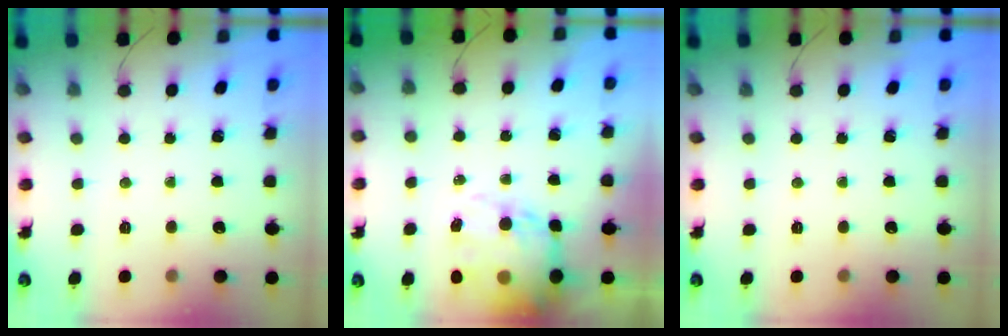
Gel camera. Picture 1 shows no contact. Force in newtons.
{"total": 19.7, "press": 19.2, "slide": 4.4}
{"total": 0.0}